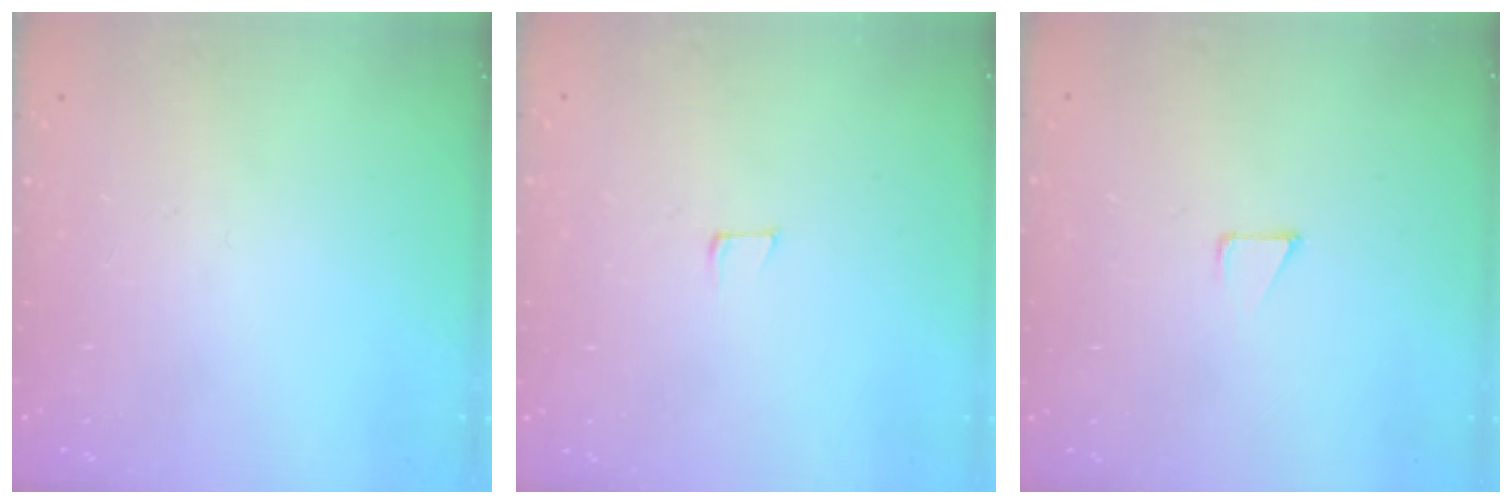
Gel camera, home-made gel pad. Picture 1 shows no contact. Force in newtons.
{"total": 4.1, "press": 4.0, "slide": 1.1}
{"total": 3.4, "press": 3.4, "slide": 0.3}